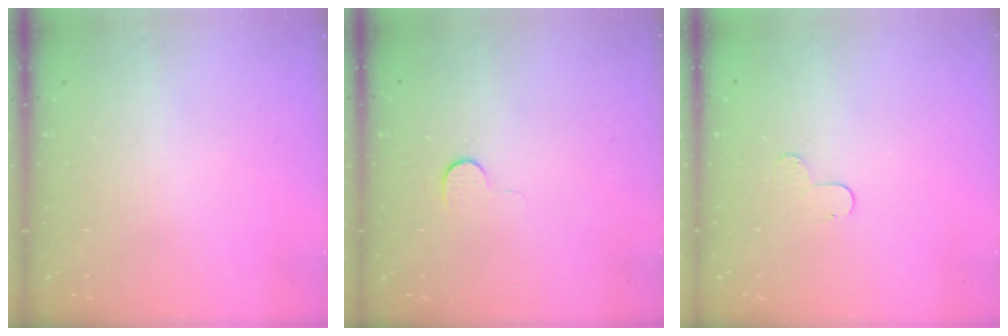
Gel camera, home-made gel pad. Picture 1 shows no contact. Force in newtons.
{"total": 5.0, "press": 4.9, "slide": 0.4}
{"total": 4.8, "press": 4.7, "slide": 0.5}